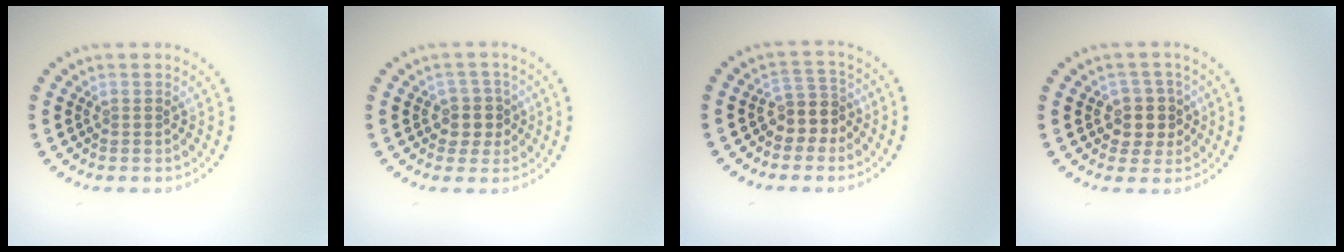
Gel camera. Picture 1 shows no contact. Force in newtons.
{"total": 2.5, "press": 2.1, "slide": 1.3}
{"total": 2.6, "press": 2.1, "slide": 1.6}
{"total": 3.0, "press": 2.7, "slide": 1.3}